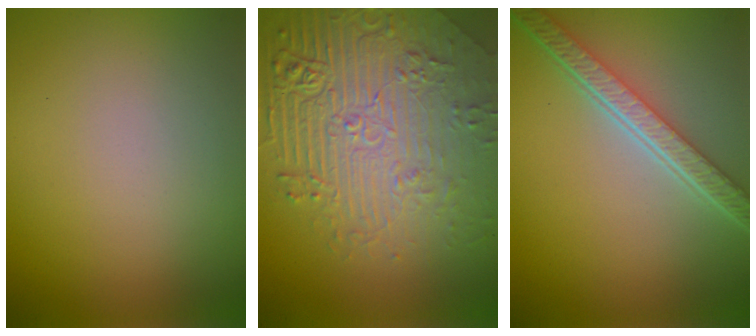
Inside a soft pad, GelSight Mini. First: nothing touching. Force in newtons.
{"total": 8.5, "press": 6.1, "slide": 5.9}
{"total": 5.6, "press": 4.0, "slide": 3.9}